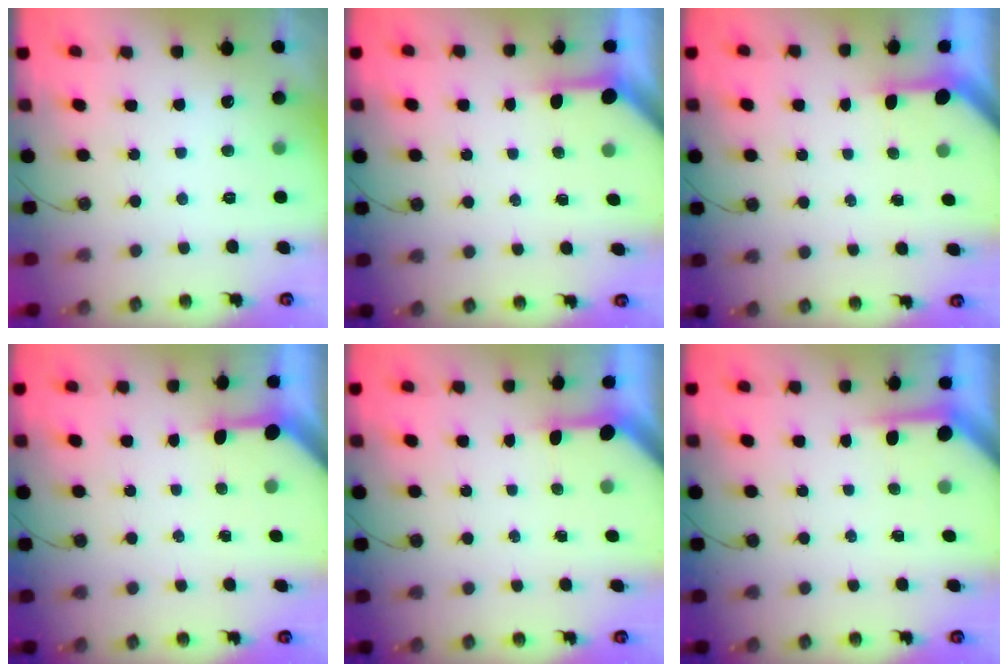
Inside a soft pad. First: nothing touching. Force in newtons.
{"total": 3.3, "press": 3.3, "slide": 0.4}
{"total": 3.0, "press": 3.0, "slide": 0.2}
{"total": 3.1, "press": 3.1, "slide": 0.2}
{"total": 2.9, "press": 2.9, "slide": 0.2}
{"total": 3.9, "press": 3.8, "slide": 0.3}